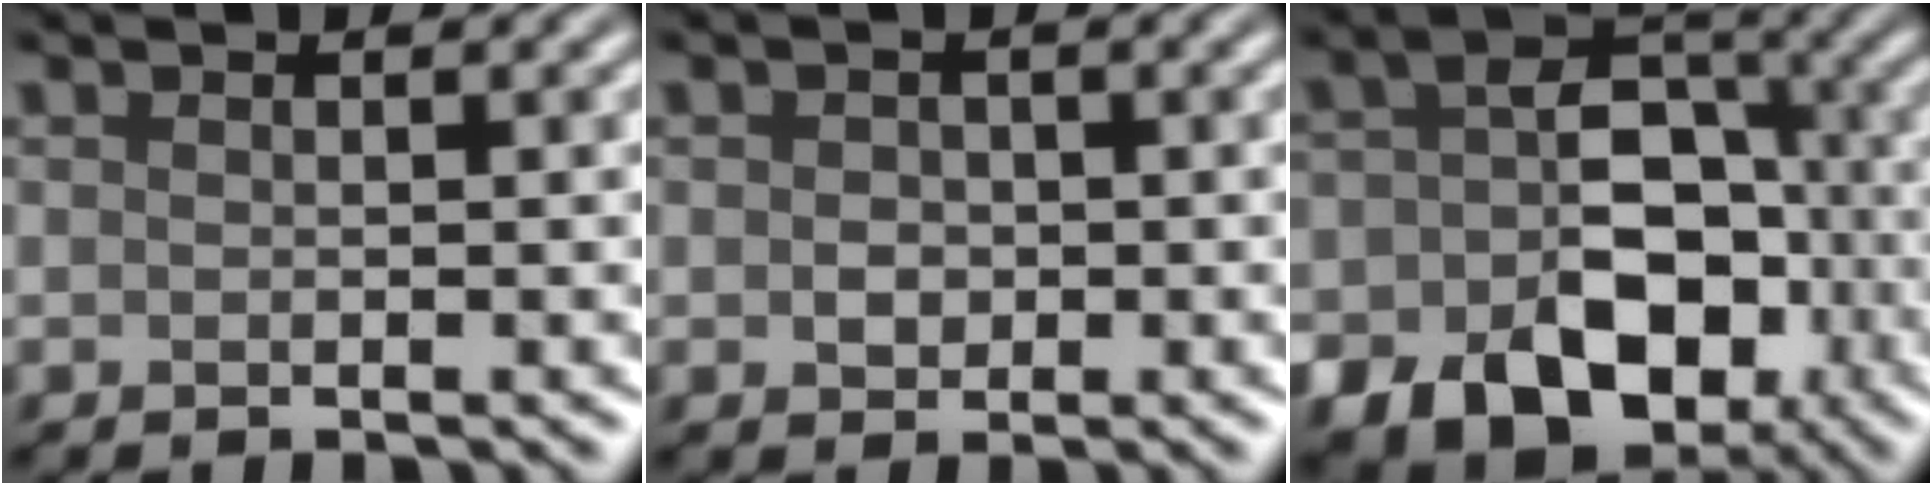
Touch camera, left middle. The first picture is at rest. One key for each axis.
{"total": 1.5, "fx": 0.0, "fy": 1.3, "fz": 0.8, "tx": -0.015, "ty": 0.000, "tz": -0.003}
{"total": 13.1, "fx": -5.4, "fy": 9.7, "fz": 7.0, "tx": -0.077, "ty": -0.017, "tz": -0.091}